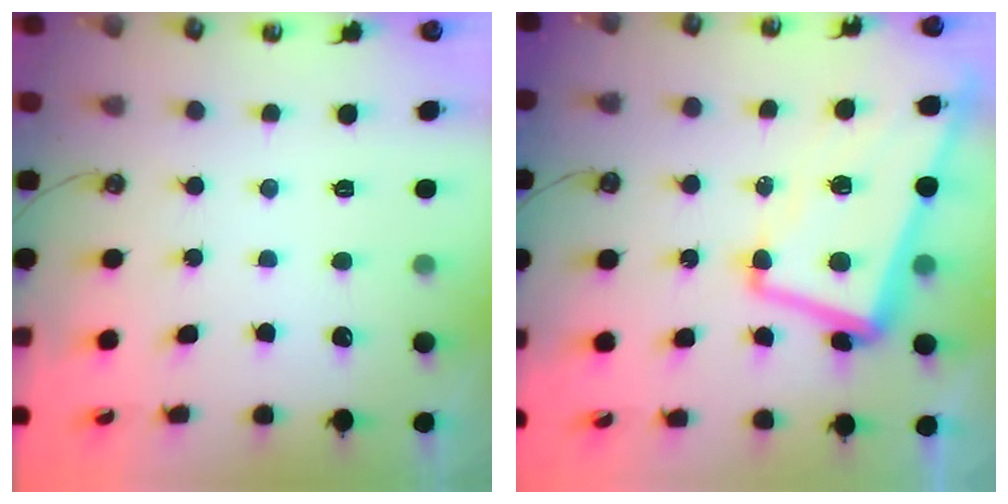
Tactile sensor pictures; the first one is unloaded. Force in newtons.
{"total": 7.4, "press": 7.1, "slide": 2.2}